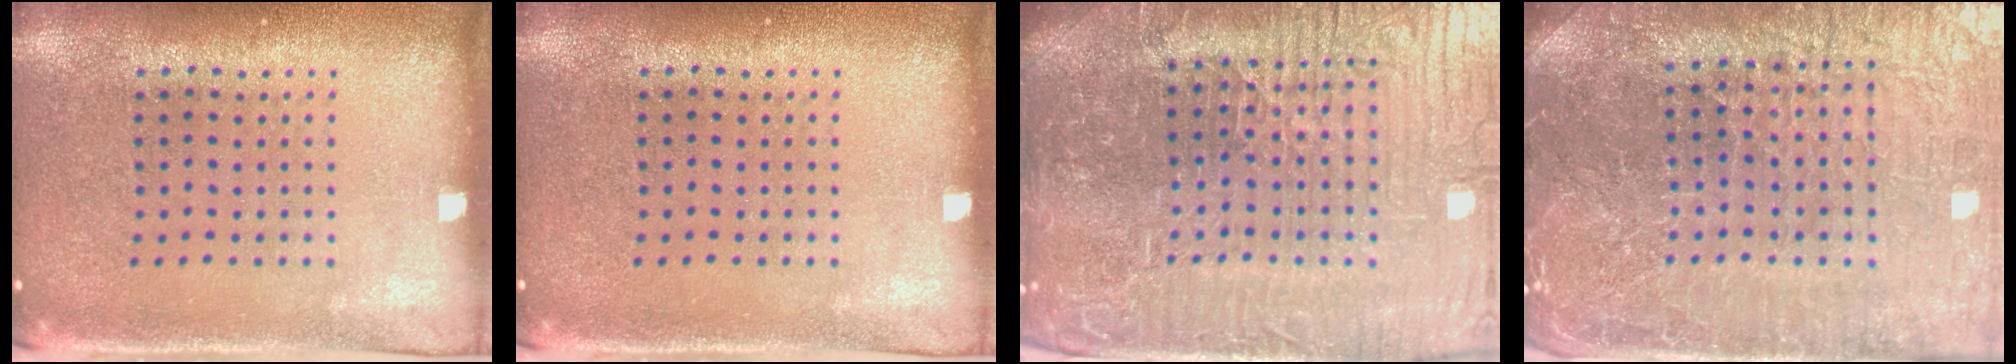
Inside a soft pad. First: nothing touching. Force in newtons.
{"total": 0.0}
{"total": 7.6, "press": 6.8, "slide": 3.4}
{"total": 5.2, "press": 4.9, "slide": 1.8}